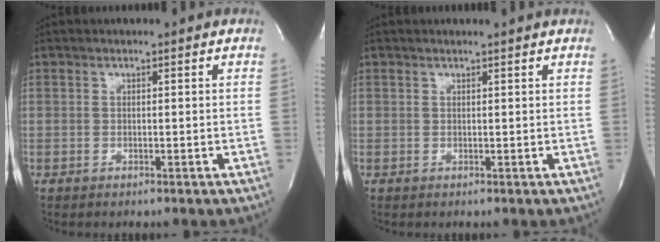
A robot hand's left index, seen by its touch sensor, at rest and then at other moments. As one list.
[{"total": 1.8, "force": [1.6, -0.3, 0.6], "torque": [-0.014, 0.005, 0.021]}]